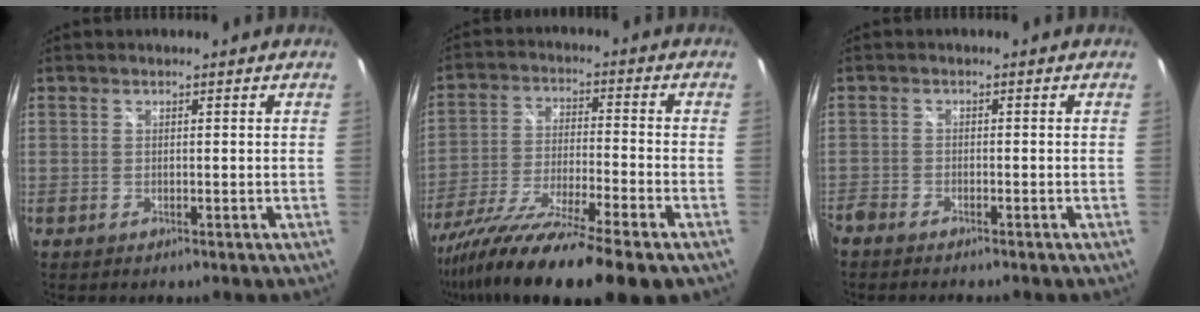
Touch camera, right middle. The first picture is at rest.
{"total": 19.7, "force": [-15.0, 0.8, 12.7], "torque": [-0.242, -0.058, -0.260]}
{"total": 3.7, "force": [-3.3, 1.2, 1.1], "torque": [-0.038, -0.015, -0.064]}